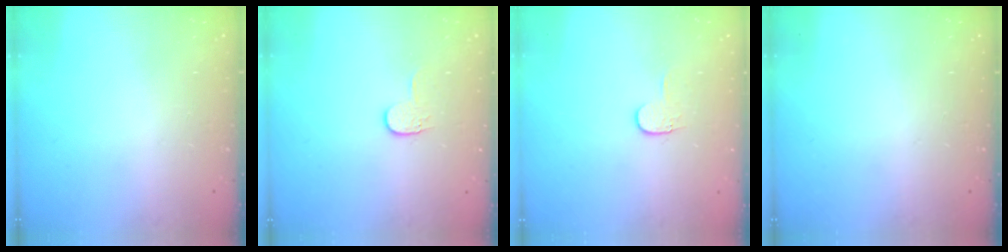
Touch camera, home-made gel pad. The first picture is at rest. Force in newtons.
{"total": 4.0, "press": 4.0, "slide": 0.5}
{"total": 4.1, "press": 4.1, "slide": 0.4}
{"total": 0.0}